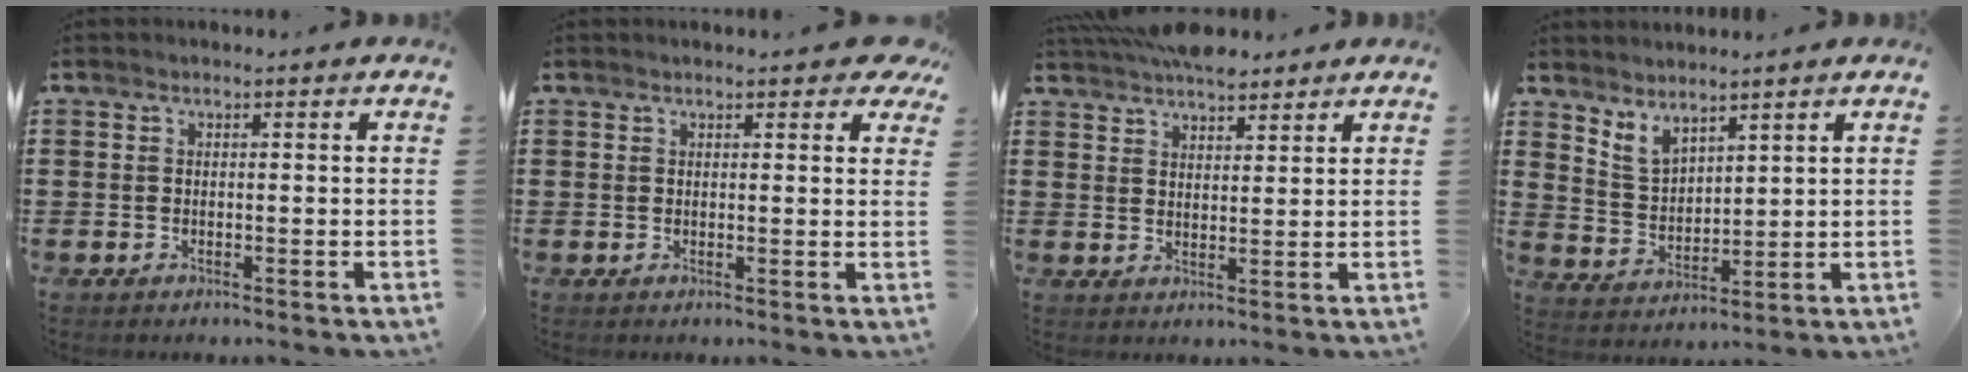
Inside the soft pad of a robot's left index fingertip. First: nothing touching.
{"total": 2.2, "force": [1.8, 0.5, 1.2], "torque": [-0.021, 0.002, 0.032]}
{"total": 5.5, "force": [5.1, 1.4, 1.6], "torque": [-0.043, -0.007, 0.099]}
{"total": 3.9, "force": [3.5, 1.5, 0.8], "torque": [-0.030, -0.006, 0.068]}